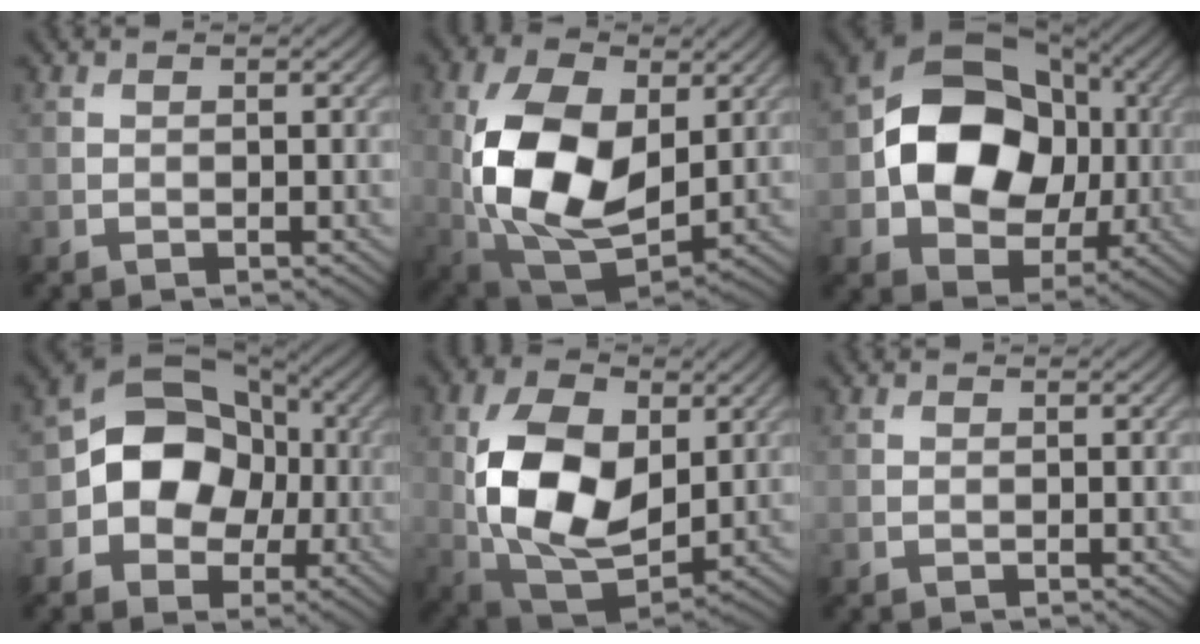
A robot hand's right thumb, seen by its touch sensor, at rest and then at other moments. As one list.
[{"total": 16.0, "force": [0.8, 9.6, 12.7], "torque": [-0.276, -0.005, 0.018]}, {"total": 14.2, "force": [0.2, 10.9, 9.1], "torque": [-0.153, 0.003, -0.002]}, {"total": 10.0, "force": [-1.2, 8.0, 5.8], "torque": [-0.091, 0.004, -0.051]}, {"total": 14.6, "force": [1.5, 9.0, 11.4], "torque": [-0.246, 0.001, 0.029]}, {"total": 0.0}]